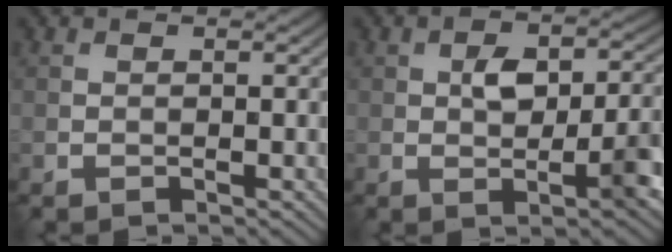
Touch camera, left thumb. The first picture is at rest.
{"total": 8.6, "force": [-0.5, 3.8, 7.7], "torque": [-0.110, 0.003, -0.010]}